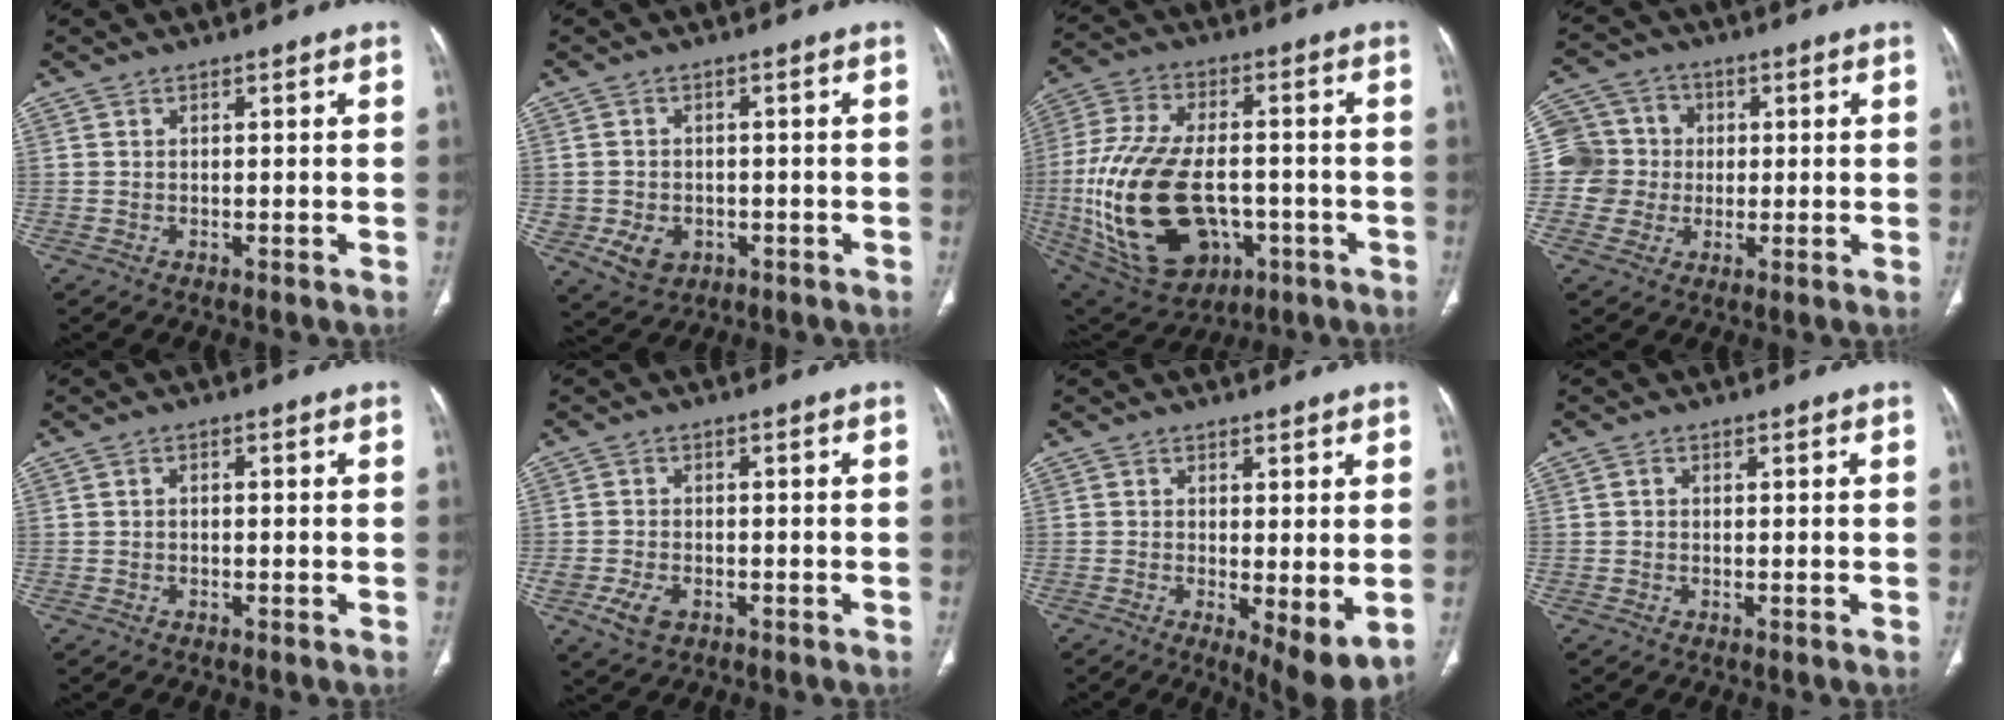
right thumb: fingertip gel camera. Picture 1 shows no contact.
{"total": 6.2, "force": [-1.8, 5.1, 2.9], "torque": [-0.042, 0.010, -0.014]}
{"total": 25.5, "force": [-4.7, 15.6, 19.6], "torque": [-0.396, 0.008, -0.051]}
{"total": 9.6, "force": [0.0, 9.4, 1.8], "torque": [-0.006, 0.022, -0.003]}
{"total": 0.8, "force": [-0.2, 0.6, 0.6], "torque": [-0.007, 0.003, -0.006]}
{"total": 4.8, "force": [-2.1, 3.1, 3.1], "torque": [-0.063, 0.006, -0.034]}
{"total": 7.7, "force": [-1.1, 2.4, 7.2], "torque": [-0.113, -0.026, -0.014]}
{"total": 0.8, "force": [0.0, 0.7, 0.3], "torque": [-0.003, 0.002, -0.002]}